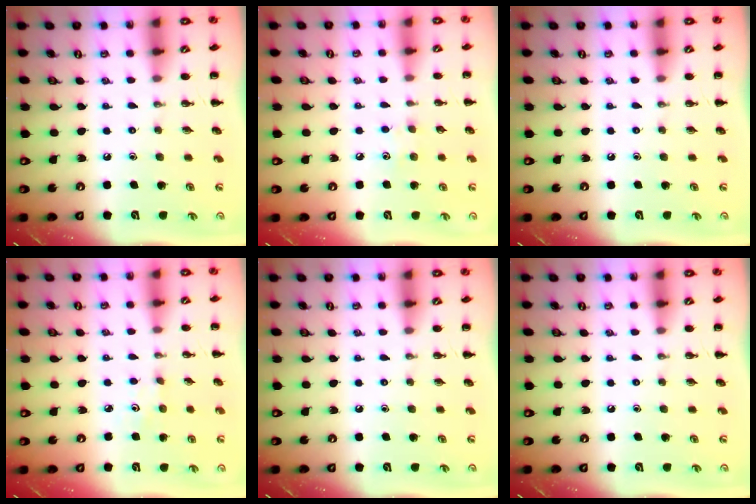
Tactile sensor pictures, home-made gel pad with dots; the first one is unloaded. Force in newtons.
{"total": 5.0, "press": 4.8, "slide": 1.4}
{"total": 0.0}
{"total": 1.5, "press": 1.4, "slide": 0.5}
{"total": 0.0}
{"total": 0.0}